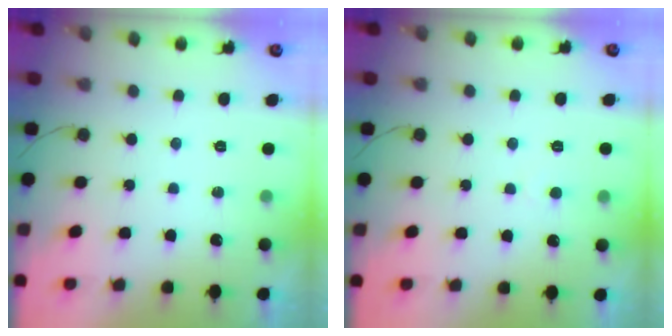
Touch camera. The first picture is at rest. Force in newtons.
{"total": 2.4, "press": 2.4, "slide": 0.2}